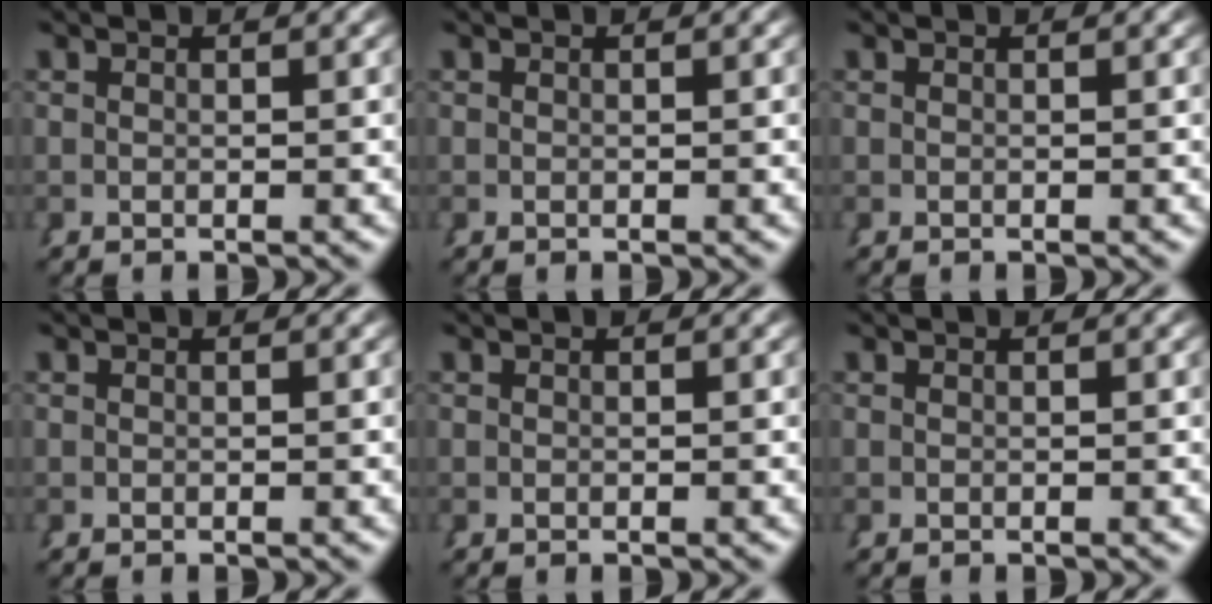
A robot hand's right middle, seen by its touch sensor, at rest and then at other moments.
{"total": 0.0}
{"total": 0.0}
{"total": 0.0}
{"total": 0.0}
{"total": 0.0}